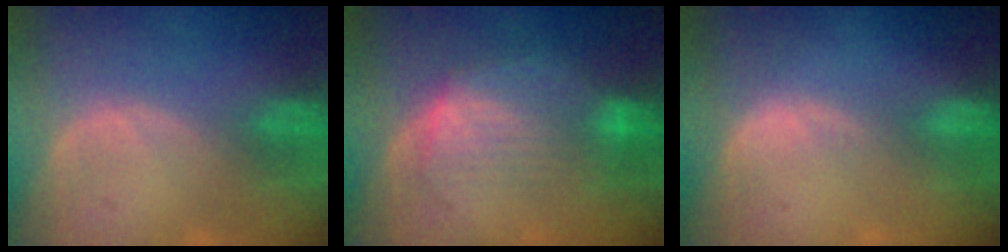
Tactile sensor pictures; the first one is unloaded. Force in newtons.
{"total": 7.6, "press": 7.4, "slide": 1.9}
{"total": 1.1, "press": 0.7, "slide": 0.9}